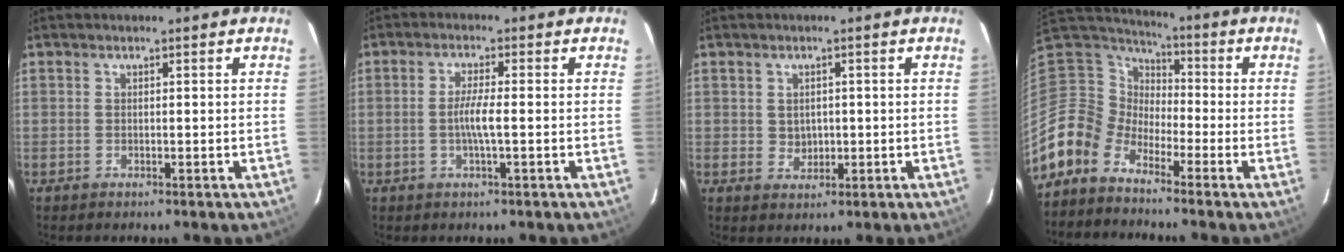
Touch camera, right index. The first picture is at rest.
{"total": 3.7, "force": [-0.7, -0.1, 3.6], "torque": [-0.068, -0.001, -0.015]}
{"total": 2.7, "force": [0.2, 2.5, 1.0], "torque": [-0.014, 0.002, 0.008]}
{"total": 9.5, "force": [-7.2, 5.9, 1.9], "torque": [-0.051, 0.026, -0.168]}